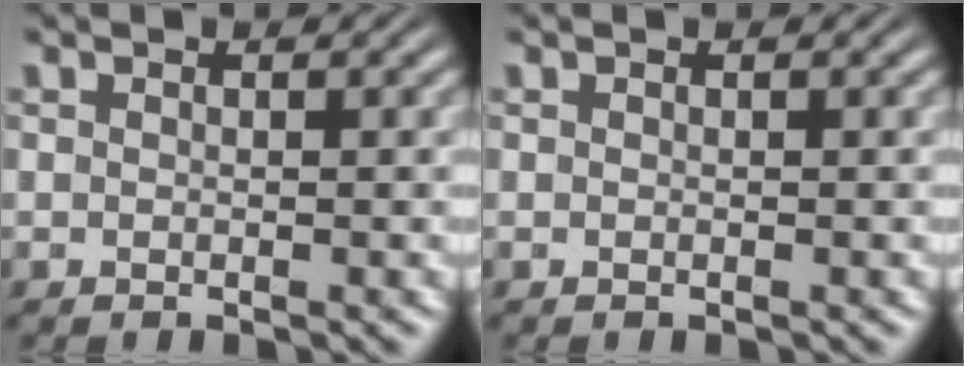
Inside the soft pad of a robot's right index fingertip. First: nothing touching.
{"total": 0.0}